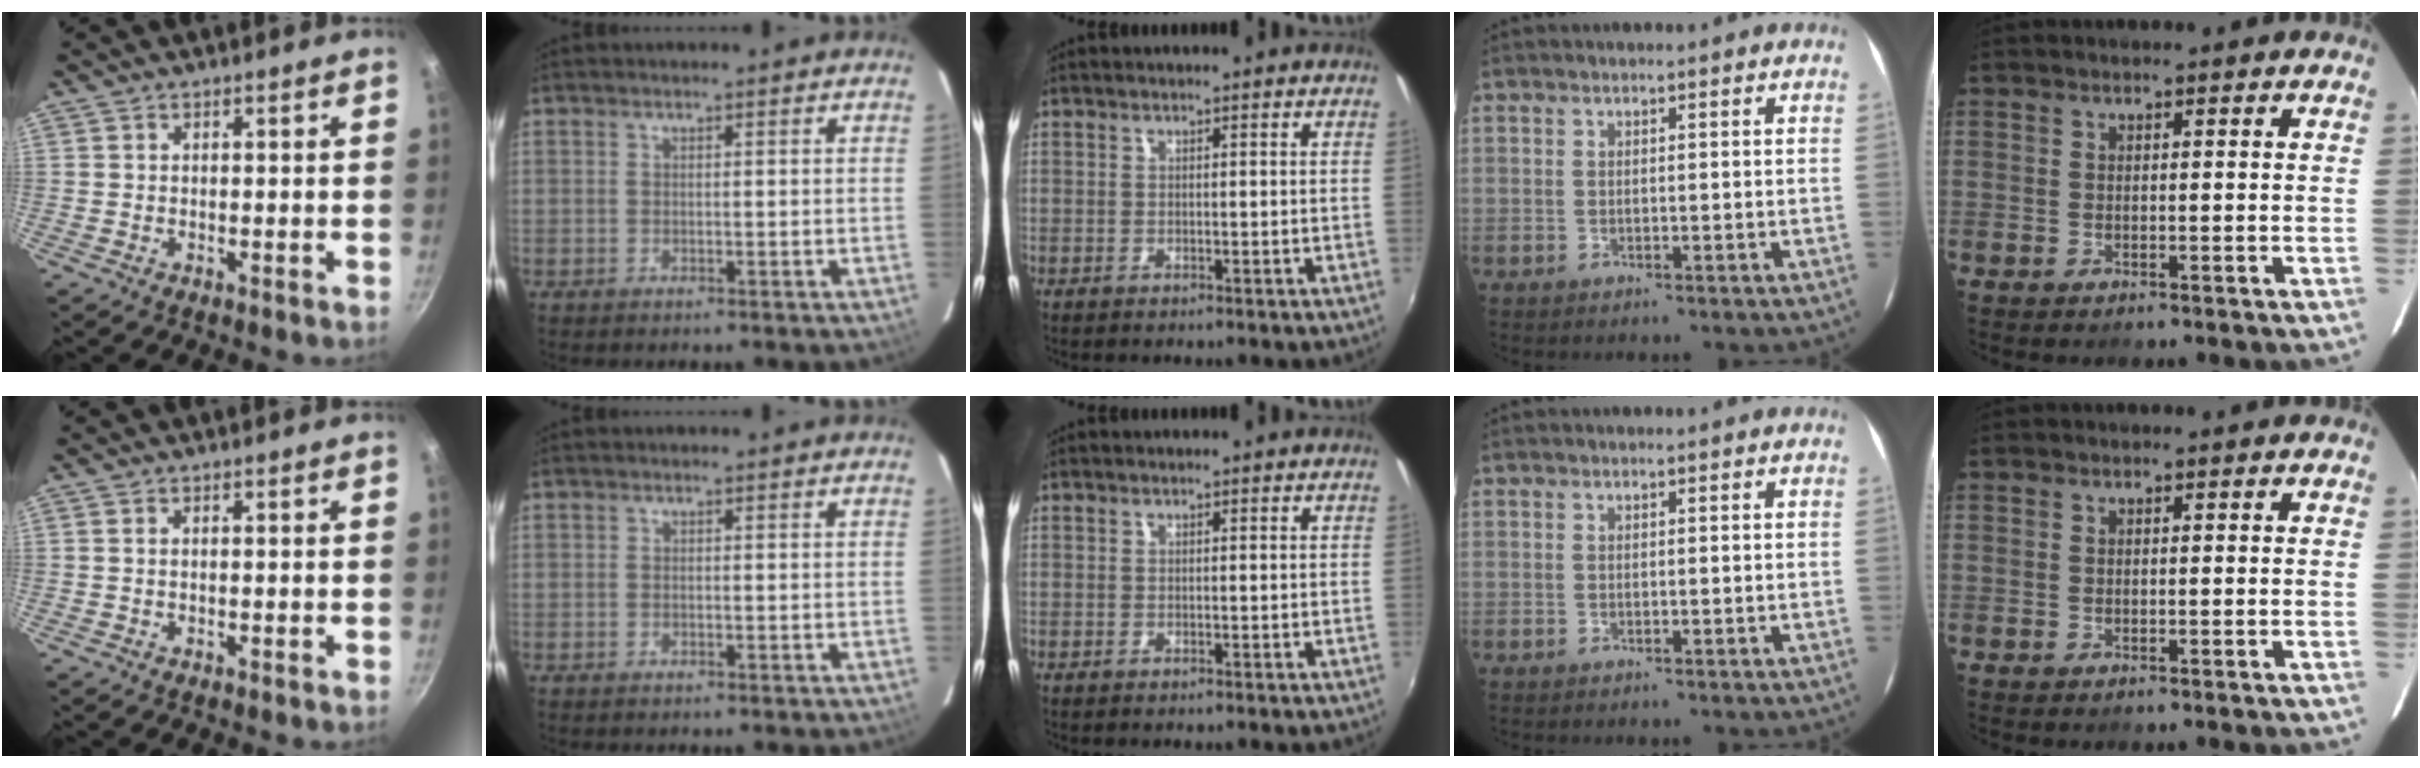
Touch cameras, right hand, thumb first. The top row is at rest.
{}